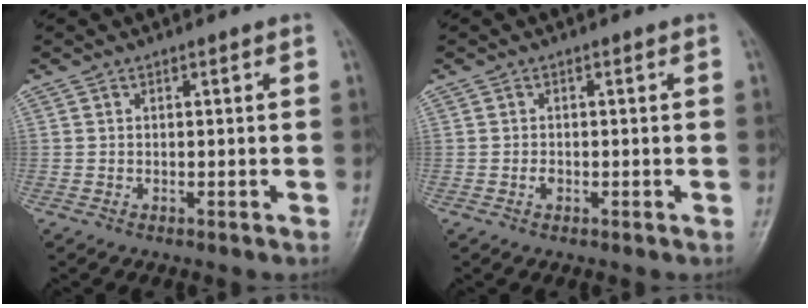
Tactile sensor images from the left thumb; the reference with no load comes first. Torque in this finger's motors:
{"motor_torque": [-0.20, 0.70, 0.19, 0.13, -0.04]}